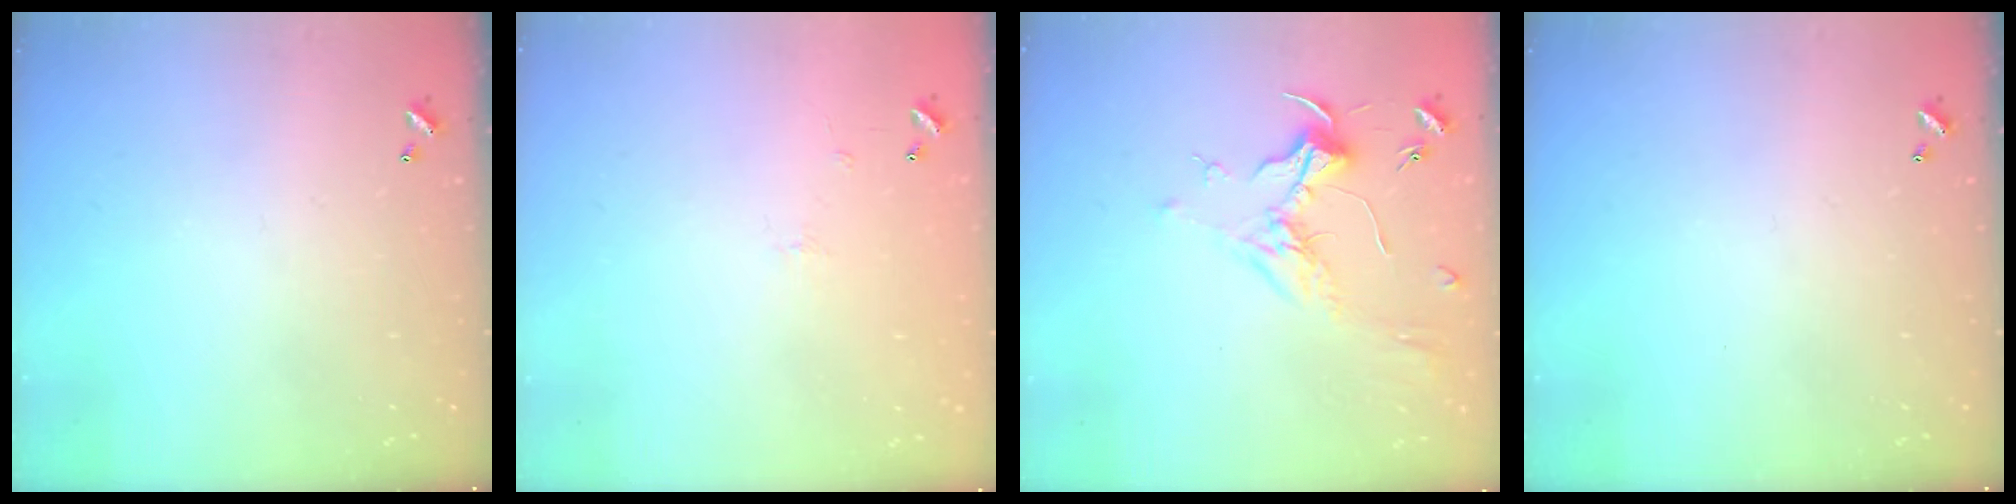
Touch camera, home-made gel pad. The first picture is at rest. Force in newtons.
{"total": 5.4, "press": 5.3, "slide": 0.6}
{"total": 1.9, "press": 1.7, "slide": 0.7}
{"total": 0.0}